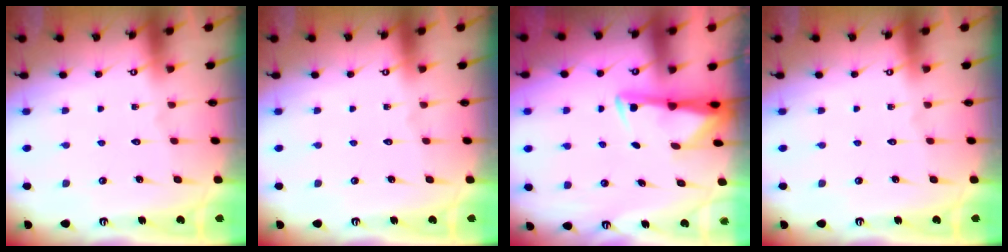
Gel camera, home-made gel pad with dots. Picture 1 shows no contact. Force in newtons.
{"total": 0.0}
{"total": 2.8, "press": 2.7, "slide": 0.5}
{"total": 0.0}